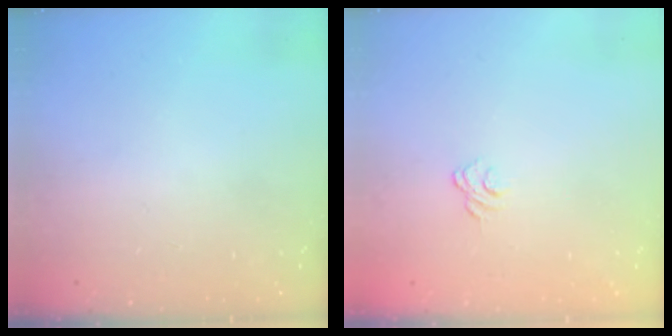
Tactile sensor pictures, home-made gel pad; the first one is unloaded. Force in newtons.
{"total": 3.2, "press": 3.0, "slide": 1.2}